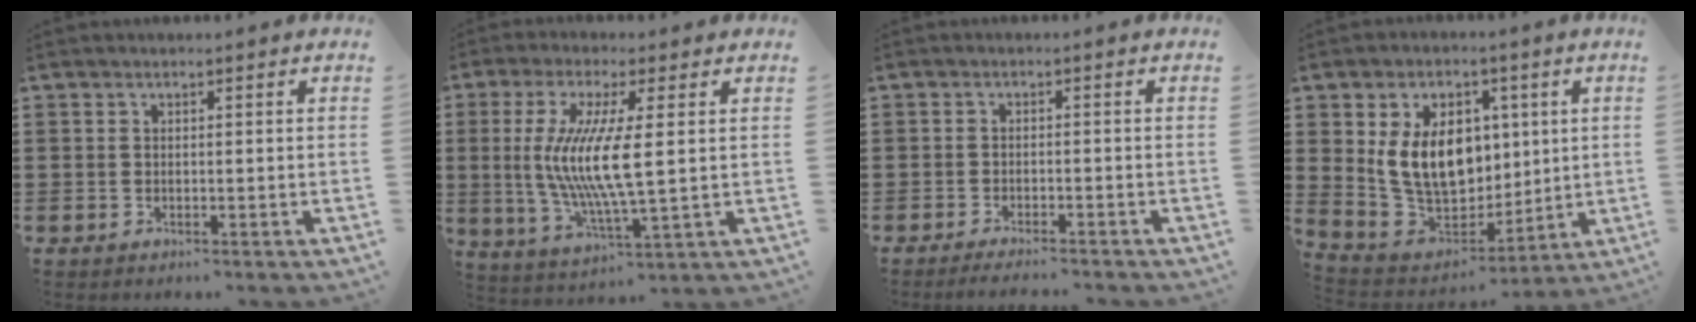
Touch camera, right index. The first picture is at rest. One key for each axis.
{"total": 9.8, "fx": 1.2, "fy": 1.7, "fz": 9.5, "tx": -0.208, "ty": -0.014, "tz": 0.013}
{"total": 1.7, "fx": -1.7, "fy": -0.1, "fz": 0.5, "tx": -0.008, "ty": 0.001, "tz": -0.033}
{"total": 12.8, "fx": 2.2, "fy": 9.3, "fz": 8.6, "tx": -0.194, "ty": 0.006, "tz": 0.039}